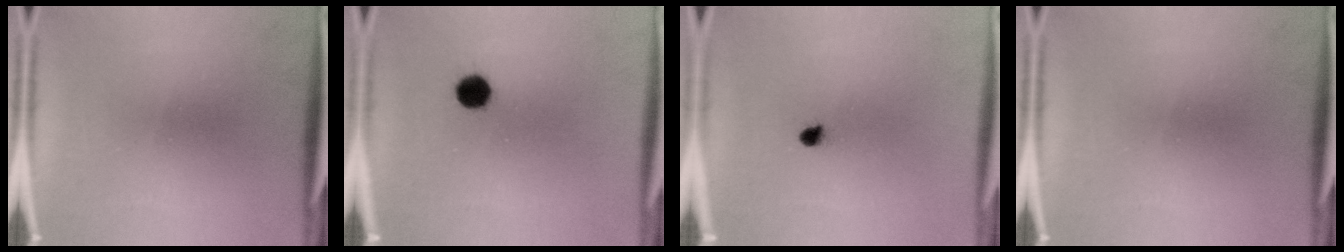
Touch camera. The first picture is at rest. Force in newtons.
{"total": 4.7}
{"total": 1.8}
{"total": 0.0}